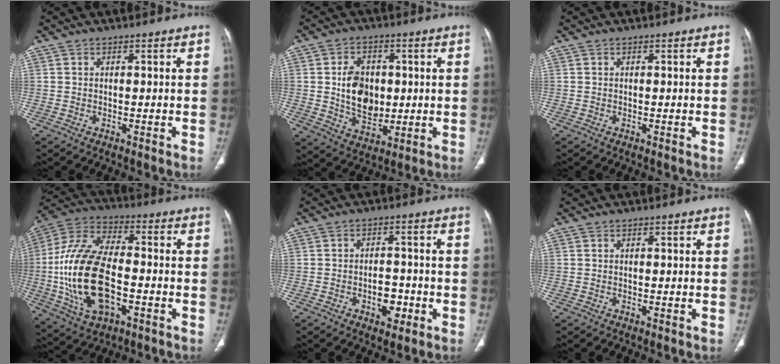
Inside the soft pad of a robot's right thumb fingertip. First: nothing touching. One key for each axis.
{"total": 10.7, "fx": 0.8, "fy": 7.8, "fz": 7.4, "tx": -0.093, "ty": -0.007, "tz": 0.021}
{"total": 0.0}
{"total": 21.2, "fx": -3.5, "fy": 11.1, "fz": 17.7, "tx": -0.362, "ty": 0.019, "tz": -0.057}
{"total": 5.1, "fx": -2.0, "fy": 3.2, "fz": 3.5, "tx": -0.029, "ty": 0.014, "tz": -0.025}
{"total": 0.0}